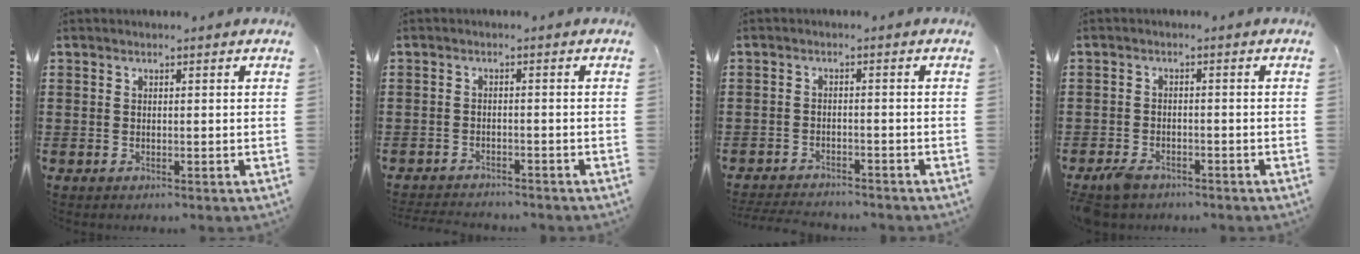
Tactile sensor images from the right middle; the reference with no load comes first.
{"total": 2.2, "force": [-2.2, 0.1, -0.1], "torque": [-0.006, -0.003, -0.047]}
{"total": 2.9, "force": [-2.8, 0.3, 0.1], "torque": [-0.008, -0.004, -0.060]}
{"total": 2.7, "force": [-2.3, 1.0, 0.9], "torque": [-0.034, -0.003, -0.050]}